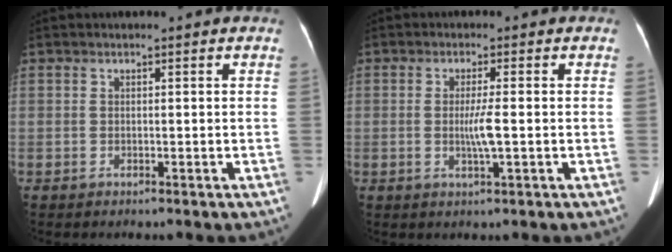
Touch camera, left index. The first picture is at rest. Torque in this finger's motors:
{"motor_torque": [0.08, -0.05, 0.08, 0.01]}